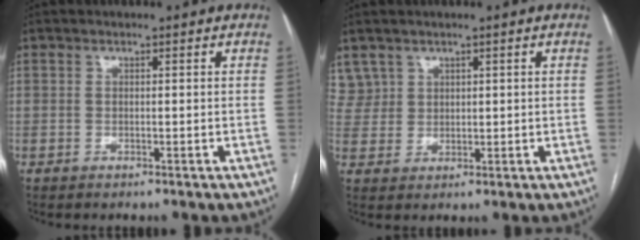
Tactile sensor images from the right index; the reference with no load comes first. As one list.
[{"total": 4.3, "force": [2.8, 3.3, -0.2], "torque": [0.012, 0.008, 0.061]}]